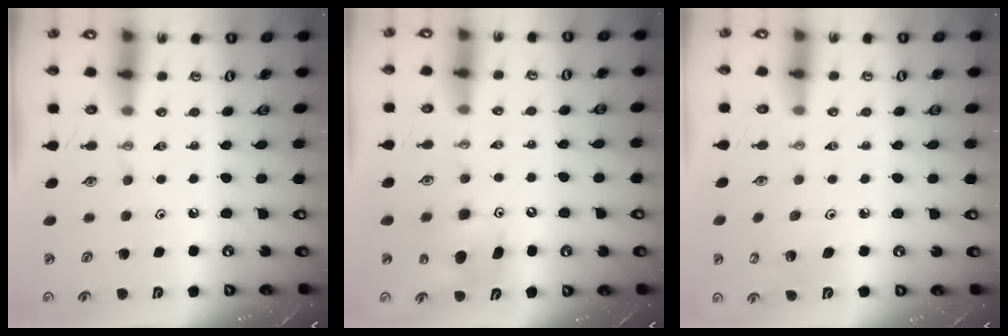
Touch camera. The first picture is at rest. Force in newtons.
{"total": 9.1, "press": 9.1, "slide": 0.3}
{"total": 4.5, "press": 4.4, "slide": 0.6}